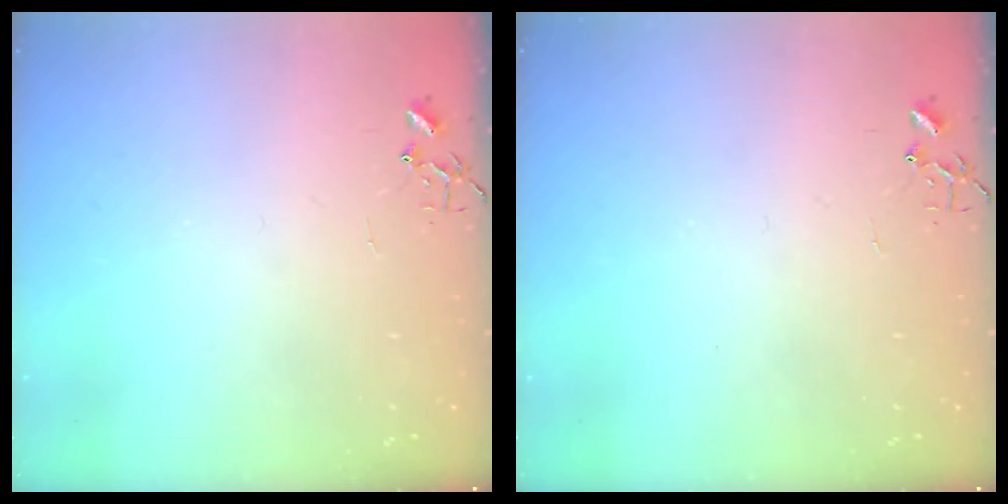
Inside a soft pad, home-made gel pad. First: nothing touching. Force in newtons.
{"total": 0.0}